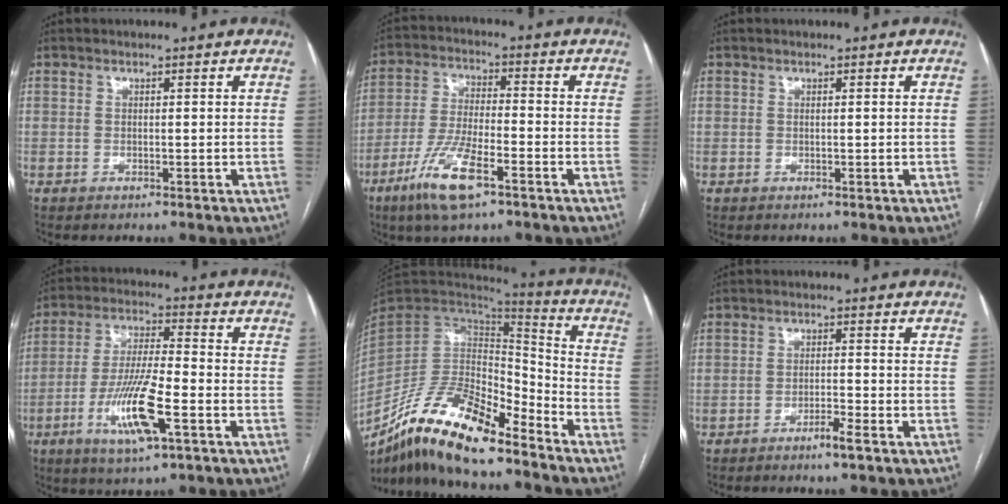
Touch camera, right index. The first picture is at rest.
{"total": 10.5, "force": [-6.0, 2.0, 8.4], "torque": [-0.175, -0.016, -0.111]}
{"total": 0.0}
{"total": 12.2, "force": [-4.7, 1.8, 11.1], "torque": [-0.219, -0.011, -0.084]}
{"total": 19.5, "force": [-14.8, 5.1, 11.7], "torque": [-0.225, -0.003, -0.272]}
{"total": 2.8, "force": [-1.9, -0.1, 2.1], "torque": [-0.036, -0.002, -0.034]}